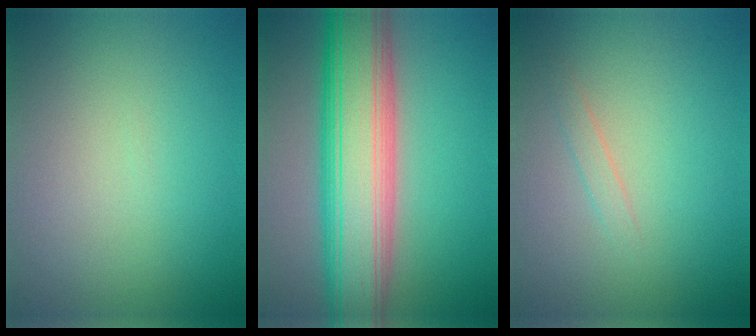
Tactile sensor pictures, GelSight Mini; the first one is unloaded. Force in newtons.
{"total": 11.0, "press": 11.0, "slide": 0.6}
{"total": 0.9, "press": 0.9, "slide": 0.1}